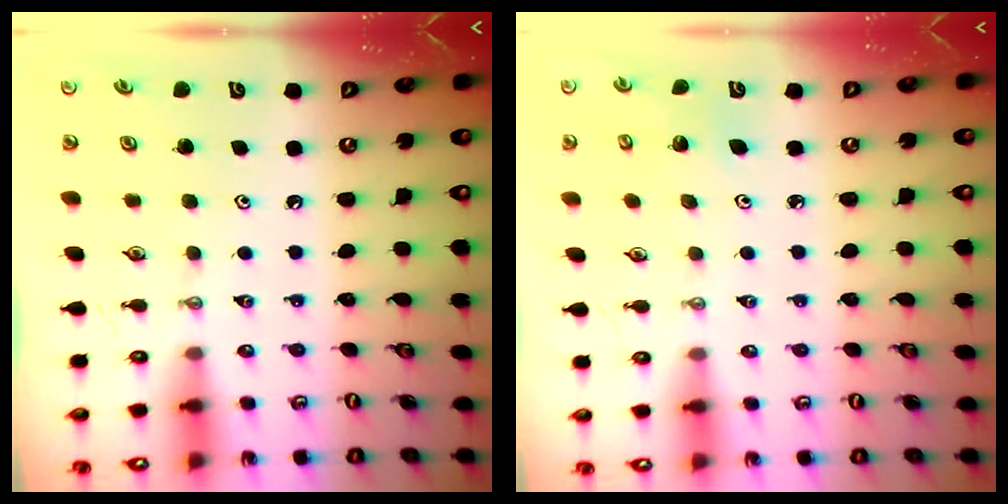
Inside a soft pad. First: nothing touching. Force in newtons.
{"total": 2.7, "press": 2.7, "slide": 0.3}